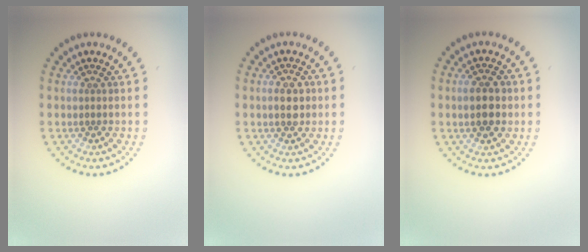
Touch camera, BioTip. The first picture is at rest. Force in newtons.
{"total": 2.0, "press": 1.9, "slide": 0.3}
{"total": 3.2, "press": 3.2, "slide": 0.1}